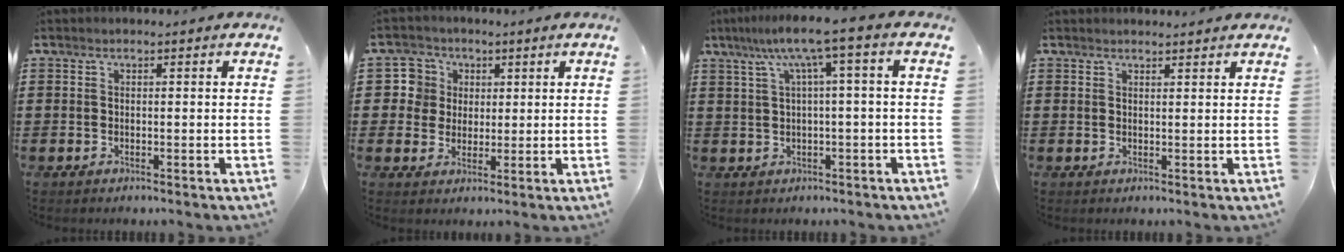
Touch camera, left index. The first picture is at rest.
{"total": 5.7, "force": [1.9, 5.4, 0.3], "torque": [-0.021, 0.009, 0.030]}
{"total": 6.9, "force": [1.7, 0.1, 6.6], "torque": [-0.132, 0.000, 0.024]}
{"total": 1.2, "force": [1.1, 0.2, 0.1], "torque": [-0.005, 0.000, 0.023]}